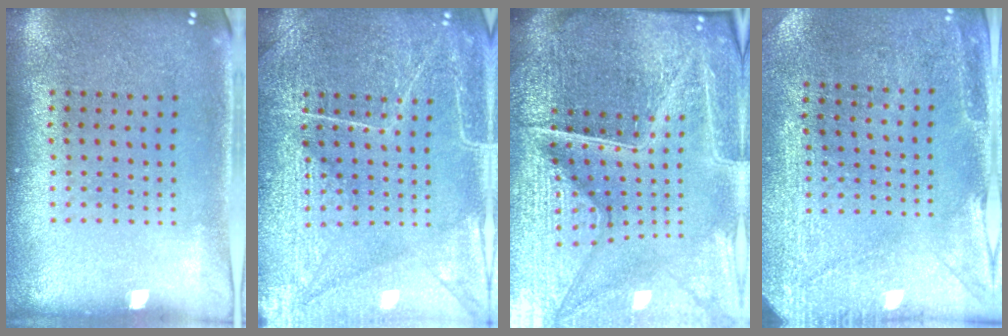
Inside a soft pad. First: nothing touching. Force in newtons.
{"total": 5.9, "press": 5.9, "slide": 0.7}
{"total": 6.3, "press": 5.7, "slide": 2.7}
{"total": 2.9, "press": 2.7, "slide": 1.0}